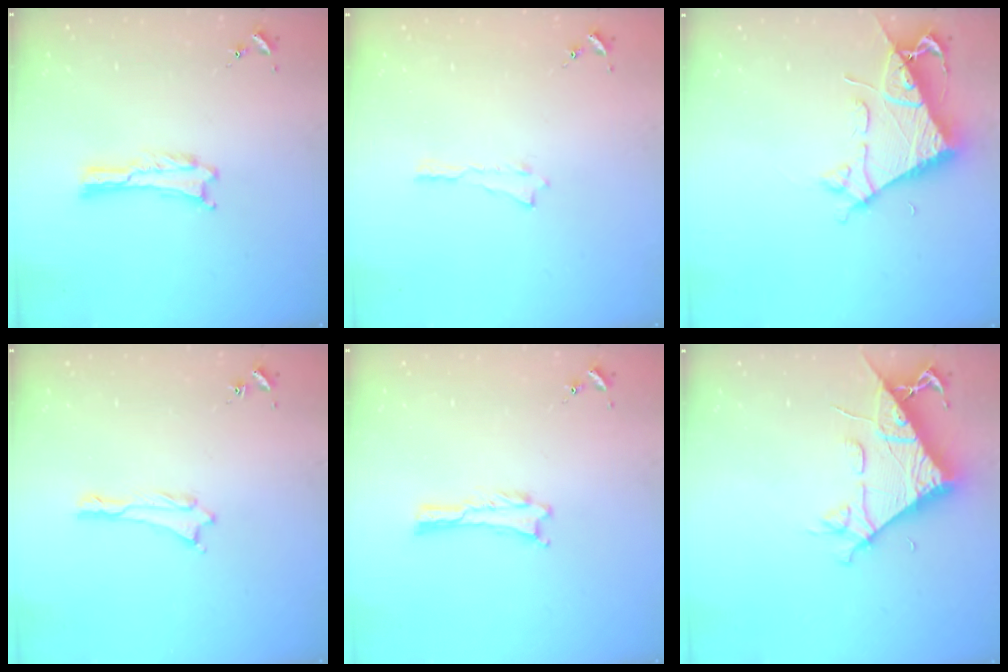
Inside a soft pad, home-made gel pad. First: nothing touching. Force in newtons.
{"total": 0.0}
{"total": 7.2, "press": 7.2, "slide": 0.7}
{"total": 0.6, "press": 0.5, "slide": 0.2}
{"total": 0.0}
{"total": 8.4, "press": 8.3, "slide": 0.8}